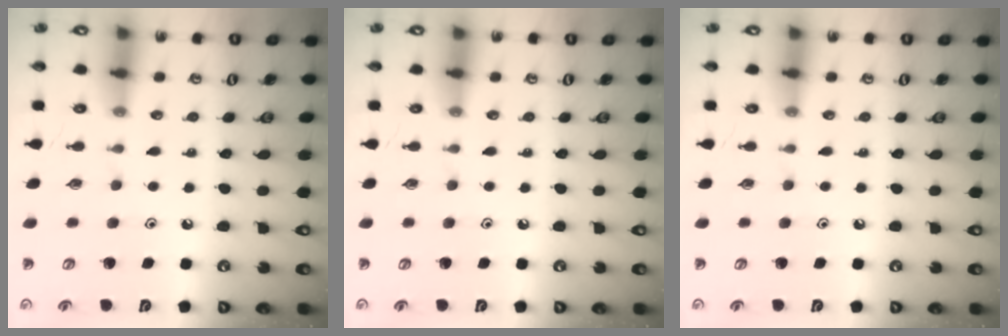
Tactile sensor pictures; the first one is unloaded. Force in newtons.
{"total": 0.0}
{"total": 0.0}